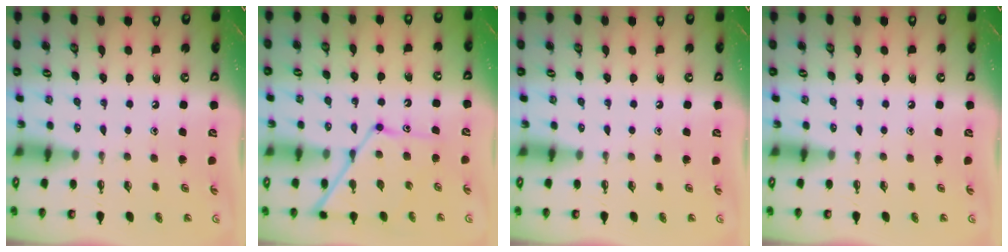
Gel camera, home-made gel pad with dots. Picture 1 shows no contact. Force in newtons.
{"total": 12.3, "press": 12.3, "slide": 1.0}
{"total": 0.0}
{"total": 0.0}